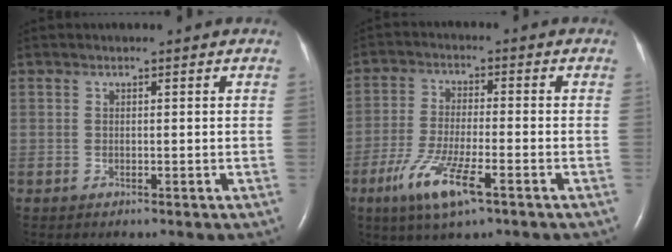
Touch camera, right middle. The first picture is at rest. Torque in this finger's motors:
{"motor_torque": [1.22, -0.92, 0.60, 0.11]}